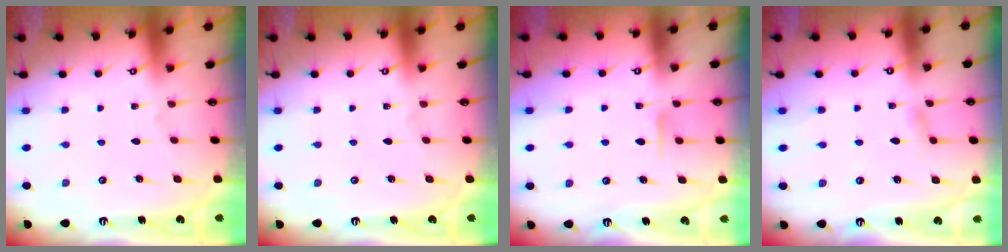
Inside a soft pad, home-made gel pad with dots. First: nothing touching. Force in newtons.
{"total": 0.0}
{"total": 4.6, "press": 4.5, "slide": 0.7}
{"total": 4.4, "press": 4.3, "slide": 0.4}